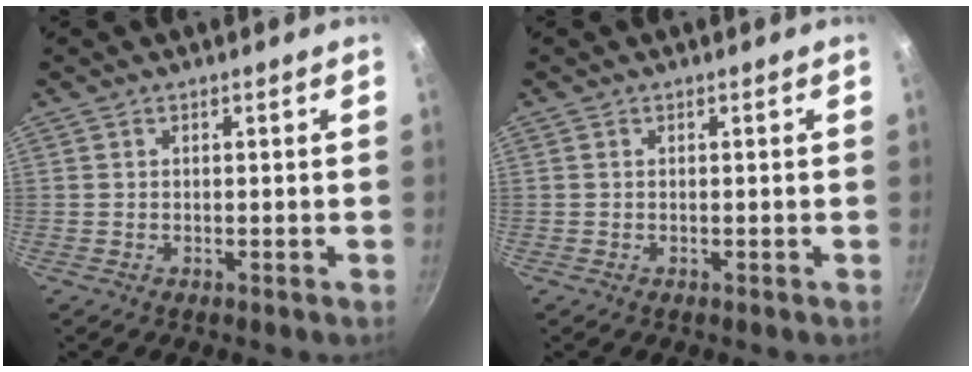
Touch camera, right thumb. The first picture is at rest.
{"total": 0.0}